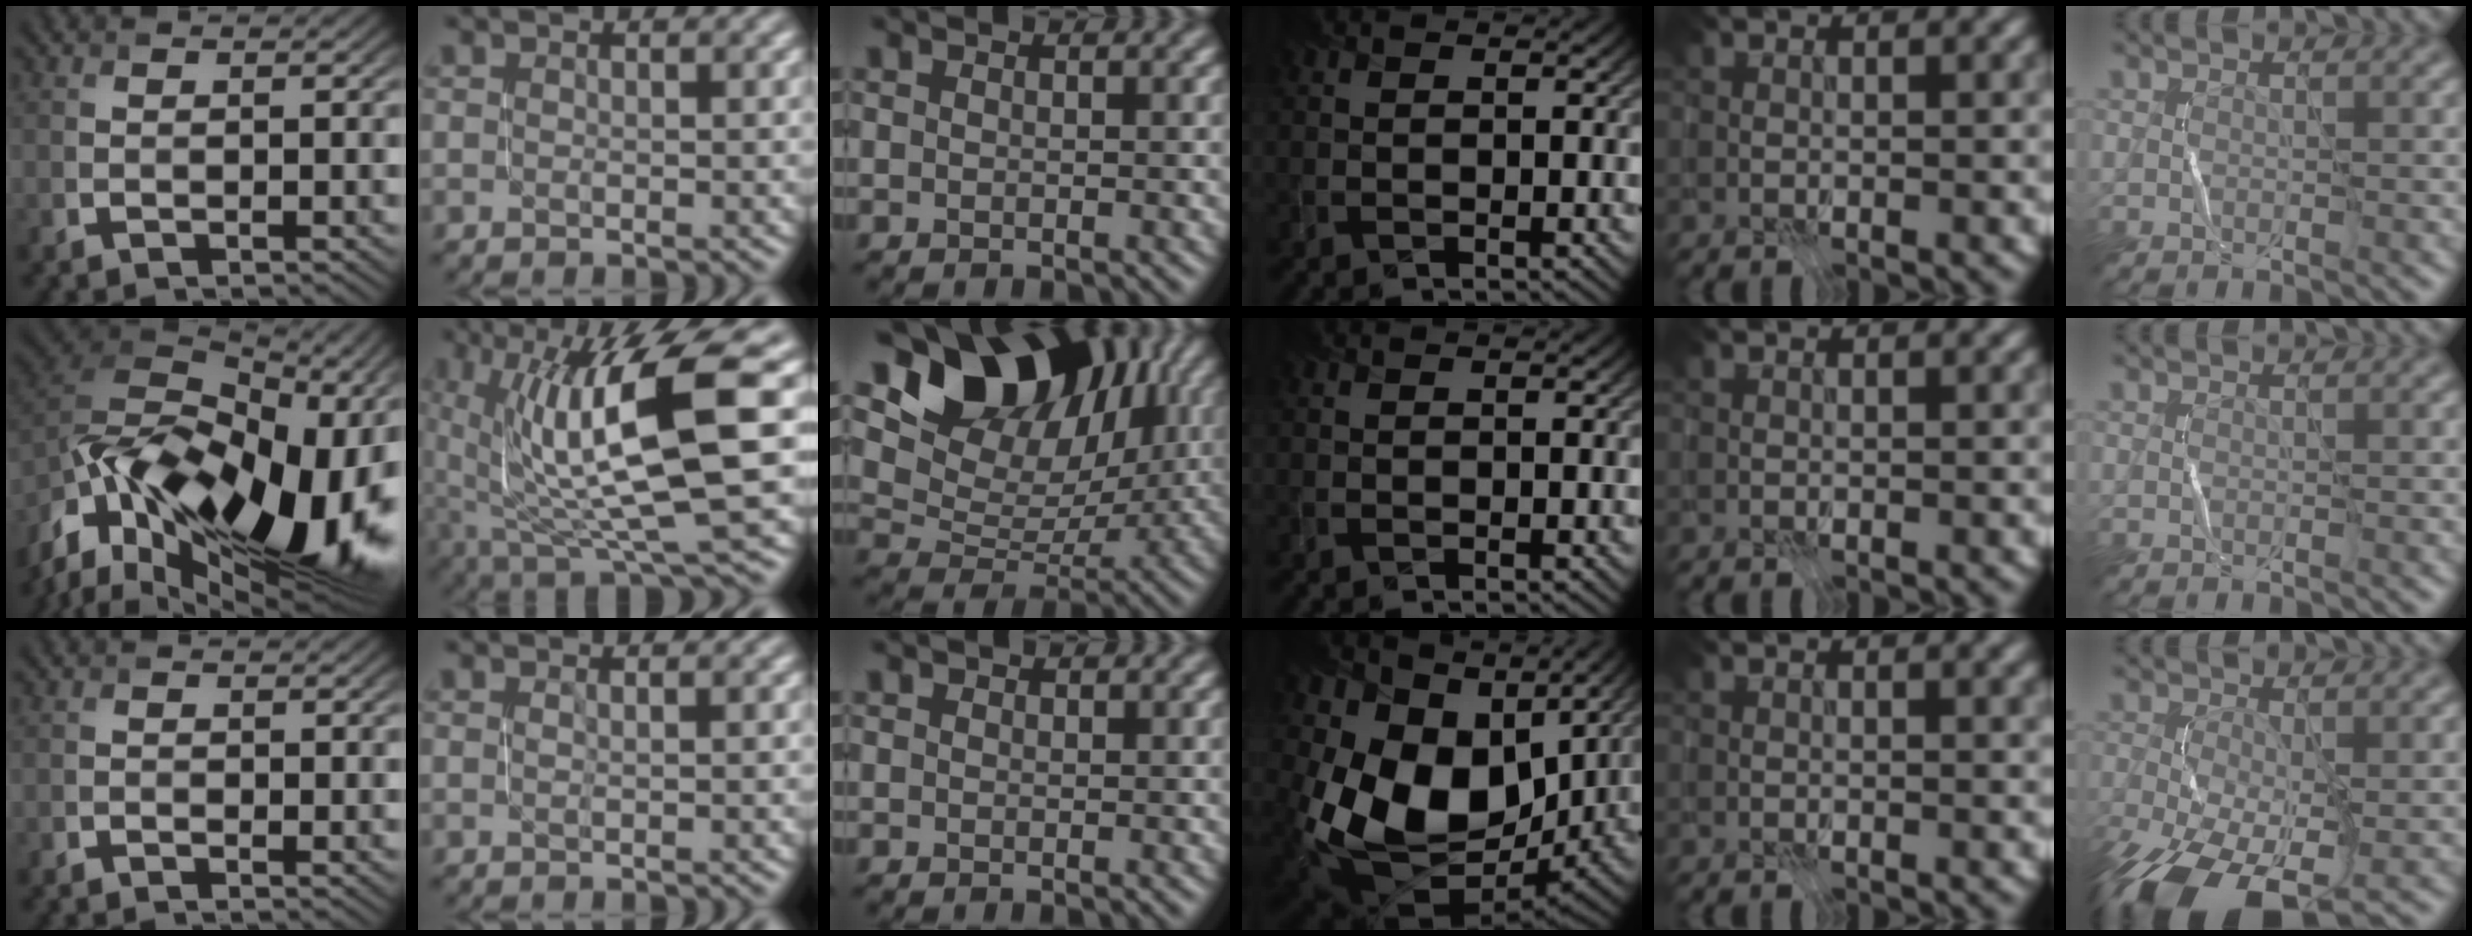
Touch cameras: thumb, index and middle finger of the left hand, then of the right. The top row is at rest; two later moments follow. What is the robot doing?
{"motion": "close", "object": "stapler"}